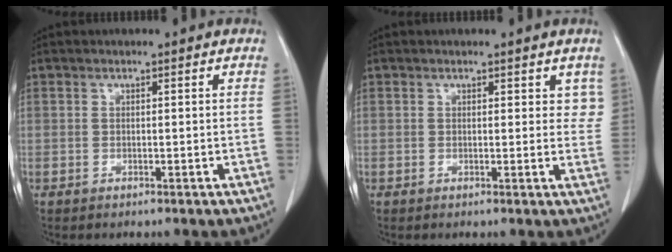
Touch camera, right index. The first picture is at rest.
{"total": 2.9, "force": [1.9, 1.8, 1.3], "torque": [0.004, -0.002, 0.019]}